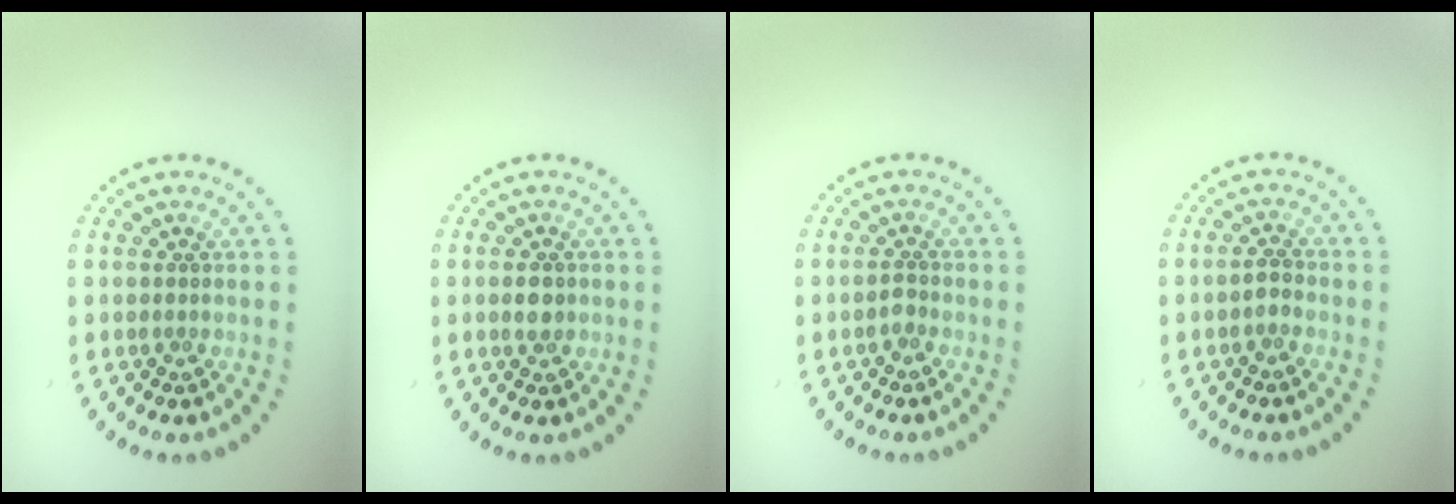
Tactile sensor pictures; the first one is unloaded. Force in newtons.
{"total": 1.5, "press": 1.5, "slide": 0.3}
{"total": 0.7, "press": 0.6, "slide": 0.4}
{"total": 0.9, "press": 0.8, "slide": 0.4}